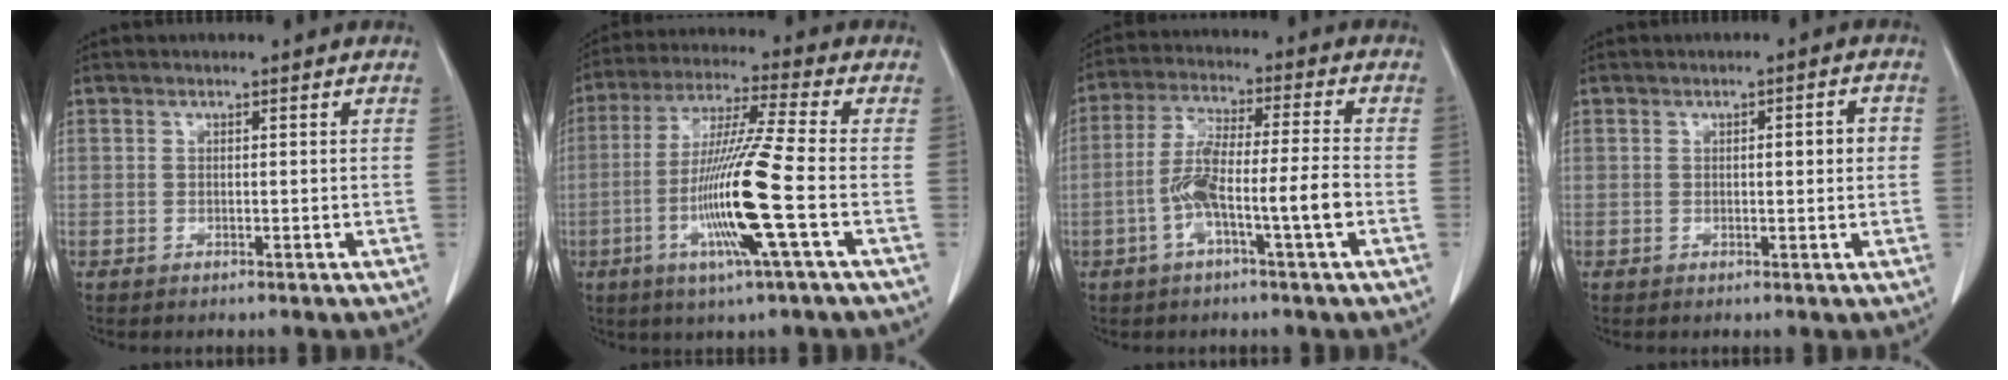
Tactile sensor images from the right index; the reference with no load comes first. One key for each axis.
{"total": 13.7, "fx": -3.6, "fy": -1.3, "fz": 13.2, "tx": -0.263, "ty": -0.013, "tz": -0.073}
{"total": 9.5, "fx": -3.0, "fy": 0.3, "fz": 9.0, "tx": -0.177, "ty": 0.016, "tz": -0.056}
{"total": 3.0, "fx": 0.3, "fy": 0.7, "fz": 2.9, "tx": -0.041, "ty": 0.006, "tz": 0.003}